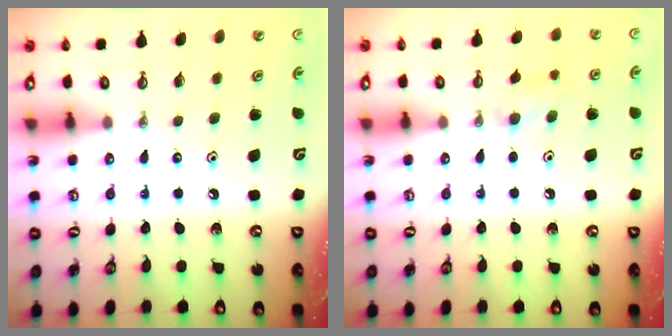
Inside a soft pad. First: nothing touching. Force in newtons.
{"total": 7.3, "press": 6.9, "slide": 2.3}